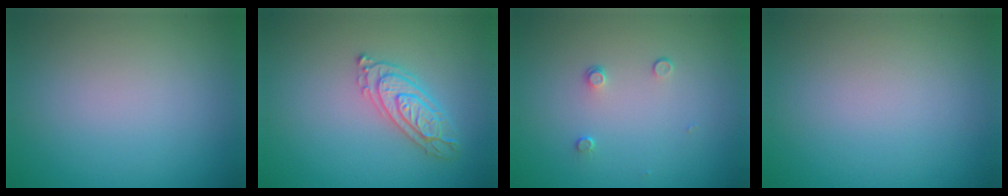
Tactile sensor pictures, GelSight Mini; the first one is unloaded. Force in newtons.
{"total": 3.0, "press": 2.9, "slide": 0.7}
{"total": 0.9, "press": 0.6, "slide": 0.6}
{"total": 0.0}